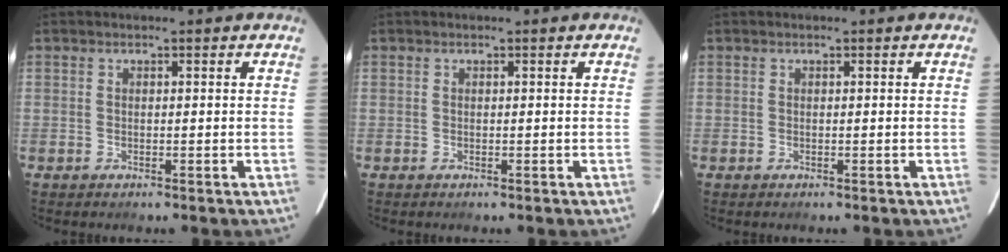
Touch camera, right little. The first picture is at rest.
{"total": 0.0}
{"total": 0.0}